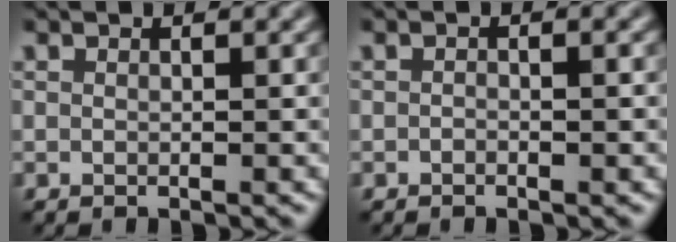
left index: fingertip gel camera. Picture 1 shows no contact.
{"total": 0.7, "force": [-0.4, 0.3, 0.6], "torque": [-0.011, 0.002, -0.004]}